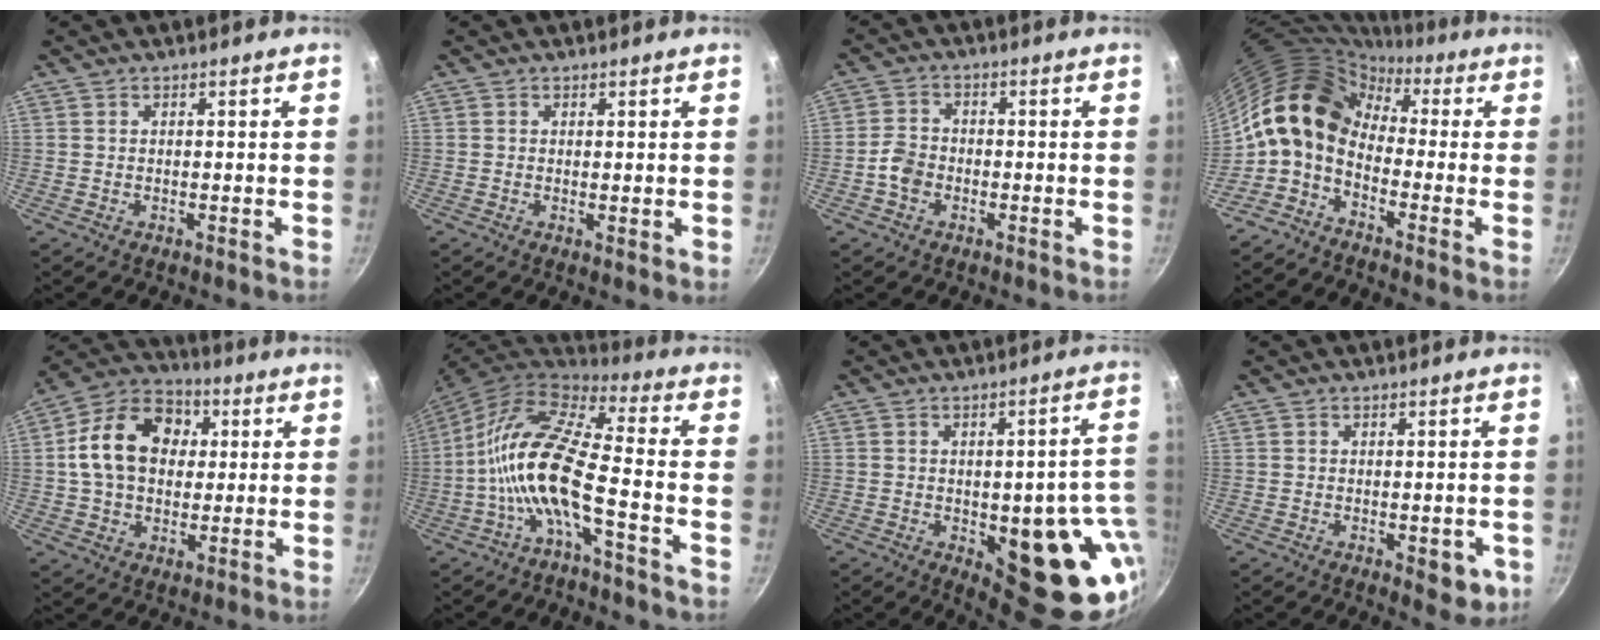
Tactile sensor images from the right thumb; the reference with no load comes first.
{"total": 1.0, "force": [0.4, 0.3, 0.8], "torque": [-0.012, -0.009, 0.003]}
{"total": 4.1, "force": [-1.6, 3.1, 2.1], "torque": [-0.035, 0.021, -0.037]}
{"total": 12.6, "force": [-0.1, 8.8, 9.0], "torque": [-0.148, 0.036, -0.026]}
{"total": 16.5, "force": [2.8, 12.3, 10.6], "torque": [-0.158, 0.020, 0.035]}
{"total": 14.7, "force": [-4.1, 4.1, 13.5], "torque": [-0.267, 0.045, -0.094]}
{"total": 20.0, "force": [-3.6, 8.8, 17.7], "torque": [-0.141, -0.003, -0.034]}
{"total": 5.1, "force": [-1.4, 2.7, 4.1], "torque": [-0.033, 0.001, -0.013]}